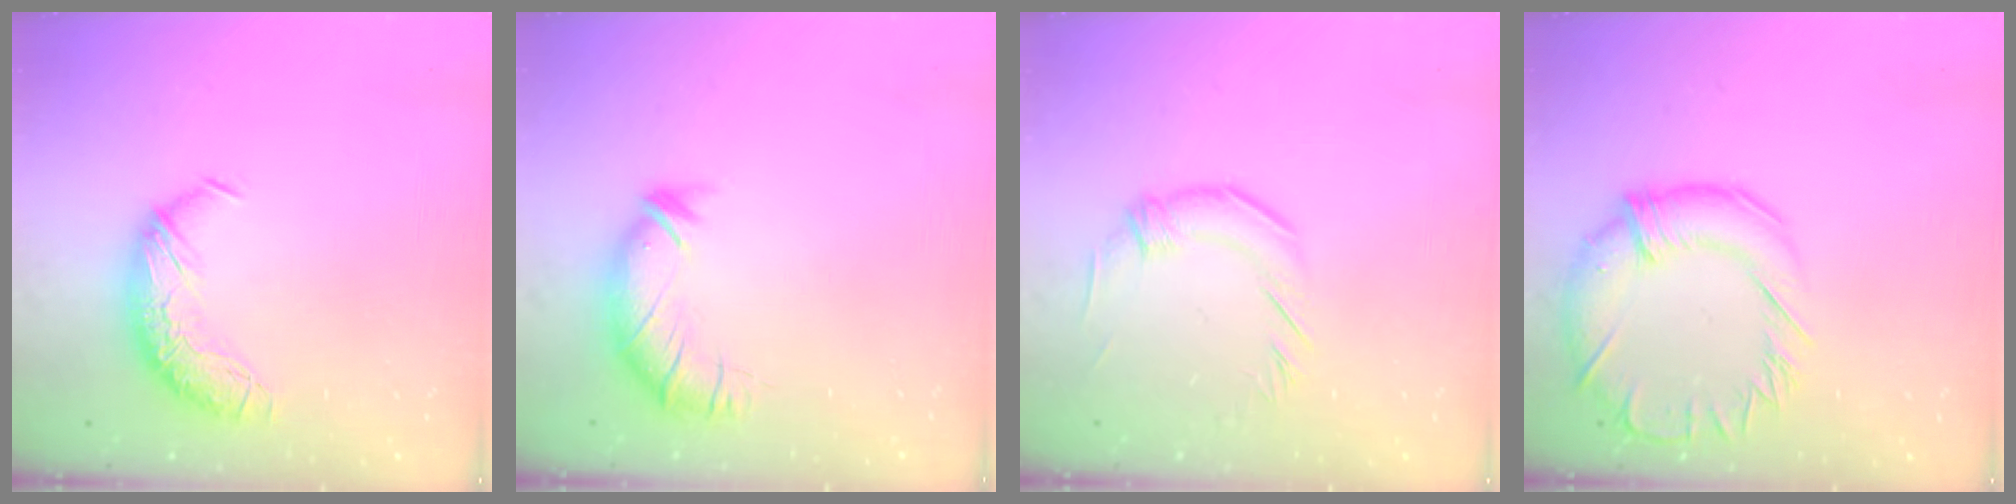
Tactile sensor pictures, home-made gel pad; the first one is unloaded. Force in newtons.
{"total": 3.1, "press": 2.5, "slide": 1.9}
{"total": 2.3, "press": 1.9, "slide": 1.4}
{"total": 5.7, "press": 5.5, "slide": 1.5}